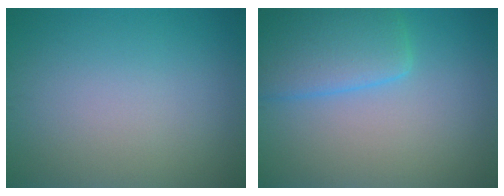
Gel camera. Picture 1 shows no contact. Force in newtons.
{"total": 5.1, "press": 5.1, "slide": 0.2}